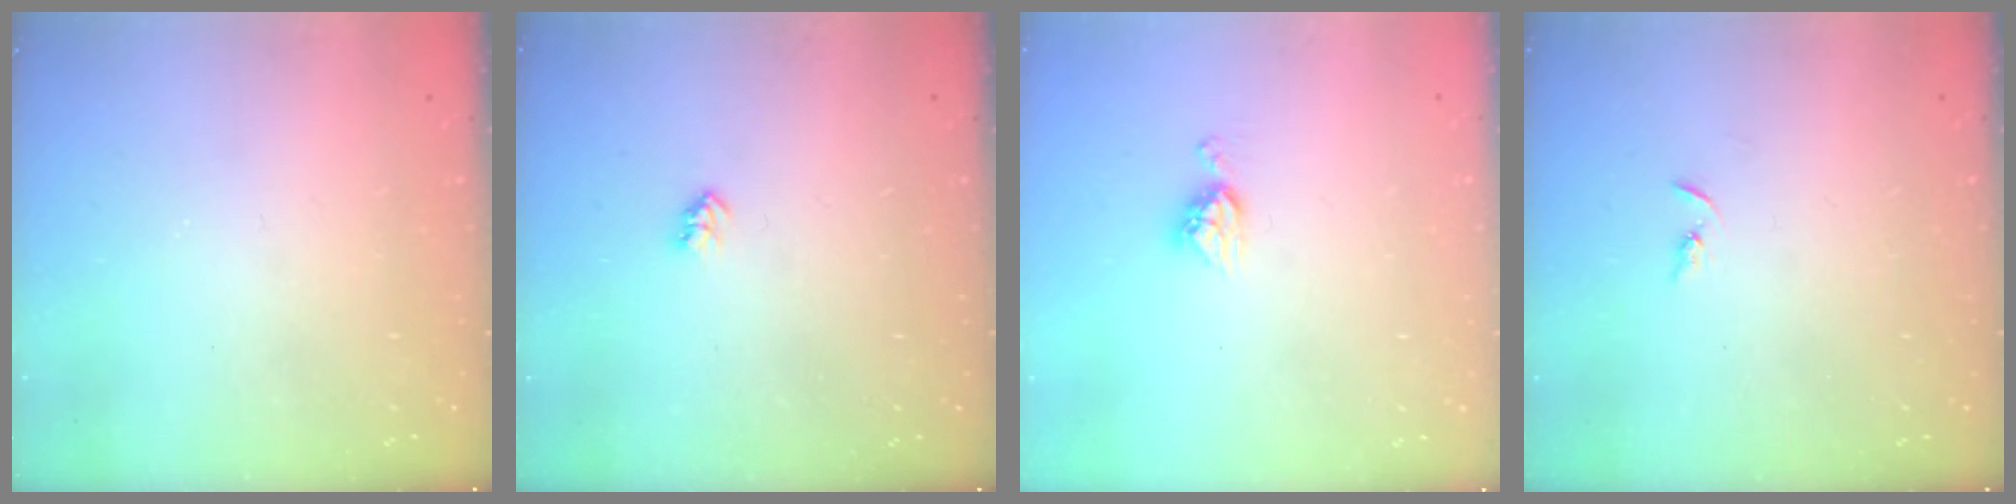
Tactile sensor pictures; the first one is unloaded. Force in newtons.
{"total": 2.6, "press": 2.6, "slide": 0.4}
{"total": 6.5, "press": 6.5, "slide": 0.4}
{"total": 2.2, "press": 2.2, "slide": 0.2}